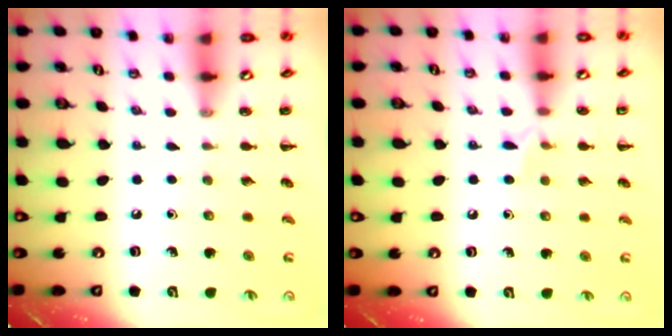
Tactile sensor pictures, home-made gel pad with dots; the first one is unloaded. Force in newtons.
{"total": 6.3, "press": 5.9, "slide": 2.0}